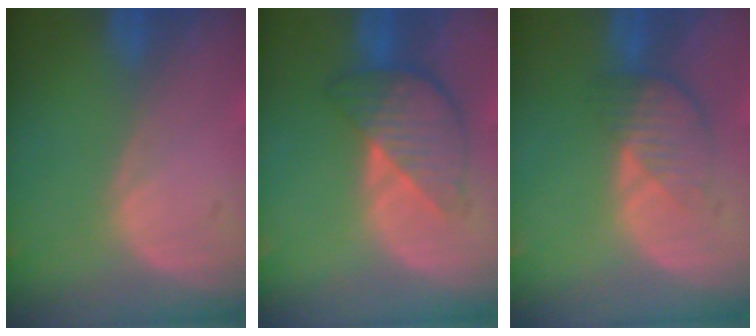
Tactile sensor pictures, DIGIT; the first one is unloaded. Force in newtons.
{"total": 6.2, "press": 6.2, "slide": 0.3}
{"total": 4.4, "press": 3.9, "slide": 2.0}